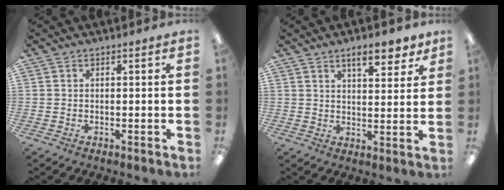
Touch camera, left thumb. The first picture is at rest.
{"total": 7.4, "force": [5.4, 2.7, 4.4], "torque": [-0.050, -0.028, 0.088]}